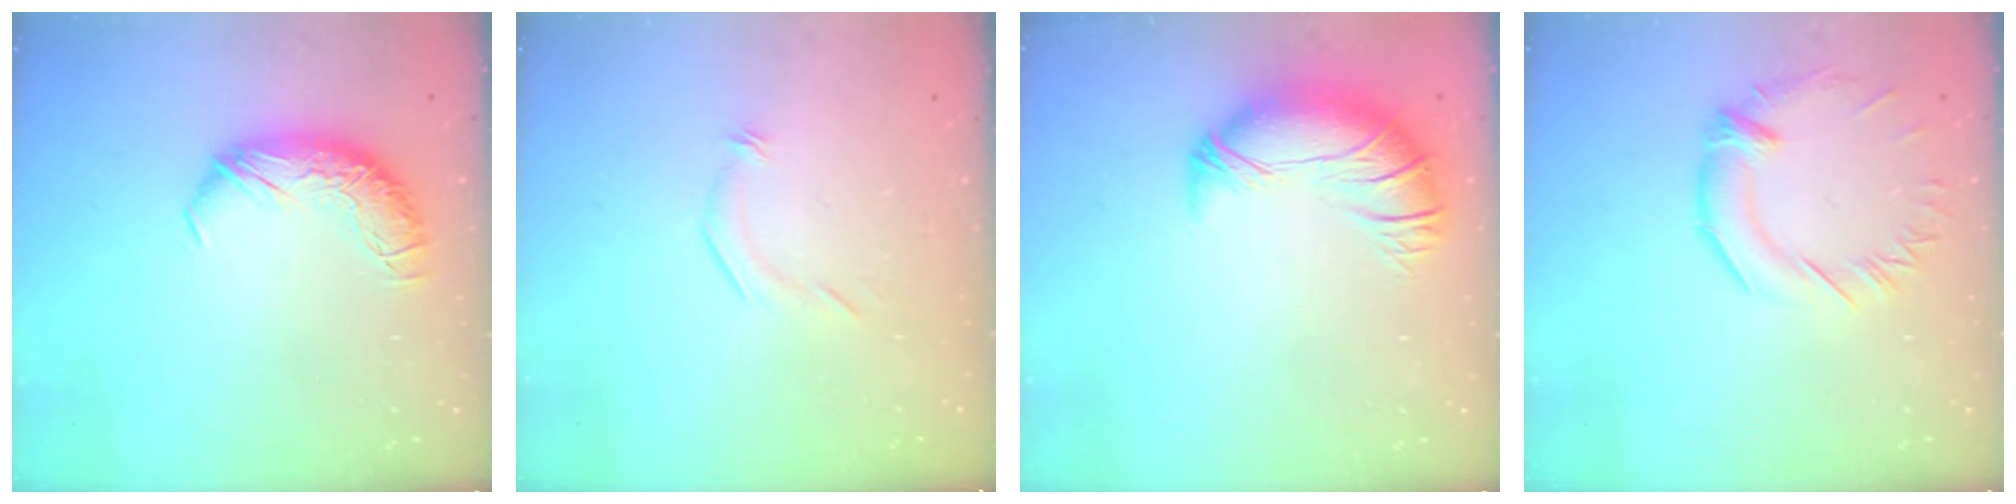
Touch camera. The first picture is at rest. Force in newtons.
{"total": 6.1, "press": 6.1, "slide": 0.9}
{"total": 2.6, "press": 0.1, "slide": 2.6}
{"total": 1.2, "press": 0.6, "slide": 1.1}